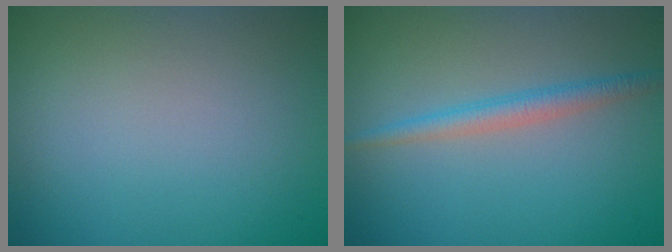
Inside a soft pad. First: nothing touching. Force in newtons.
{"total": 2.1, "press": 2.1, "slide": 0.0}